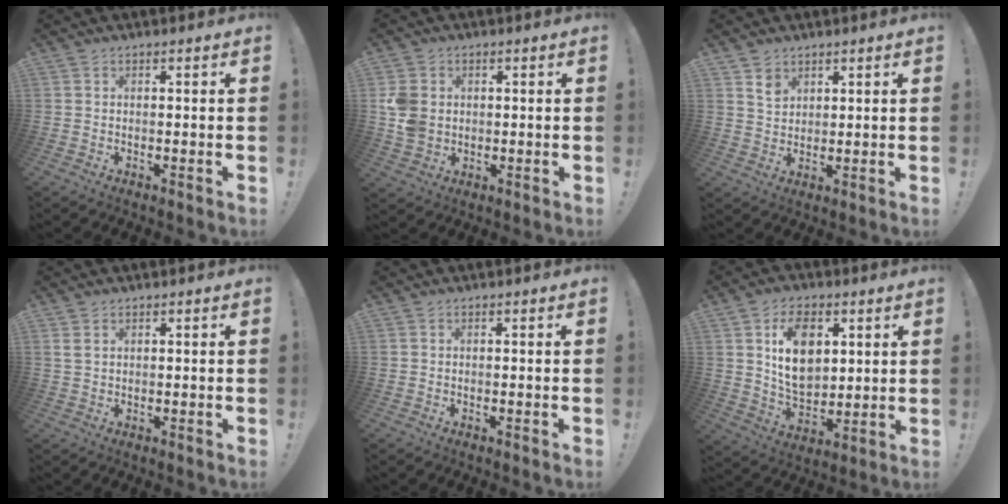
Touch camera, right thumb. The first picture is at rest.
{"total": 6.2, "force": [0.8, 5.2, 3.4], "torque": [-0.073, 0.003, 0.017]}
{"total": 4.3, "force": [3.1, 2.8, 1.1], "torque": [-0.002, -0.023, 0.054]}
{"total": 2.2, "force": [1.0, 1.3, 1.4], "torque": [-0.028, 0.003, 0.019]}
{"total": 0.0}
{"total": 13.7, "force": [4.5, 9.4, 8.9], "torque": [-0.140, -0.012, 0.081]}